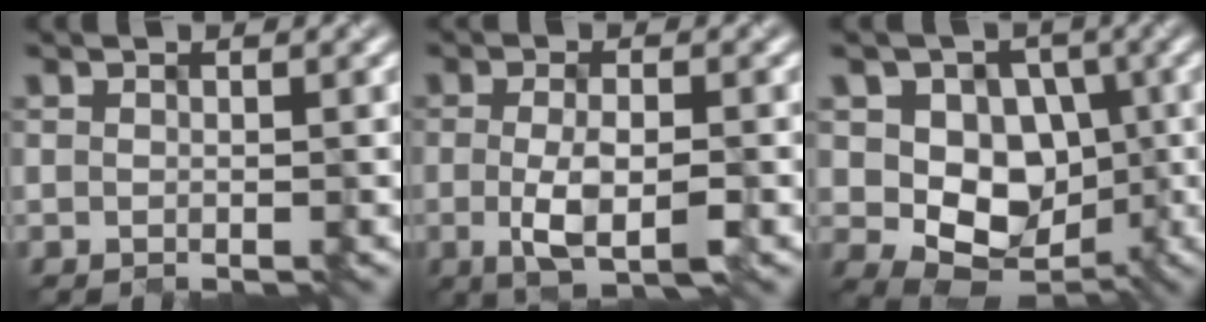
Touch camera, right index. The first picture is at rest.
{"total": 3.9, "force": [-1.3, 1.1, 3.6], "torque": [-0.075, -0.008, -0.017]}
{"total": 7.4, "force": [-0.4, 6.0, 4.4], "torque": [-0.061, -0.006, -0.012]}